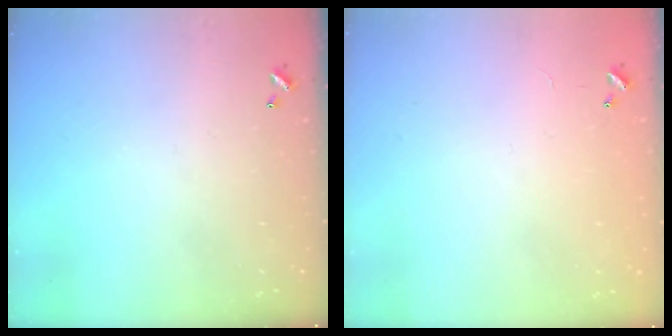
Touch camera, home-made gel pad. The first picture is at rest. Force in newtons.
{"total": 10.0, "press": 10.0, "slide": 0.3}